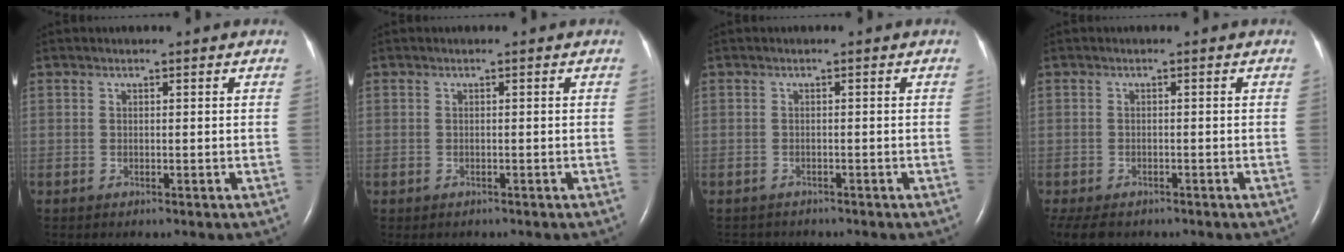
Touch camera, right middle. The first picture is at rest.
{"total": 1.0, "force": [-0.8, 0.5, 0.2], "torque": [-0.013, 0.000, -0.011]}
{"total": 3.9, "force": [-3.6, 1.4, 0.6], "torque": [-0.009, -0.004, -0.049]}
{"total": 7.6, "force": [-5.6, 3.9, 3.5], "torque": [-0.074, -0.011, -0.081]}